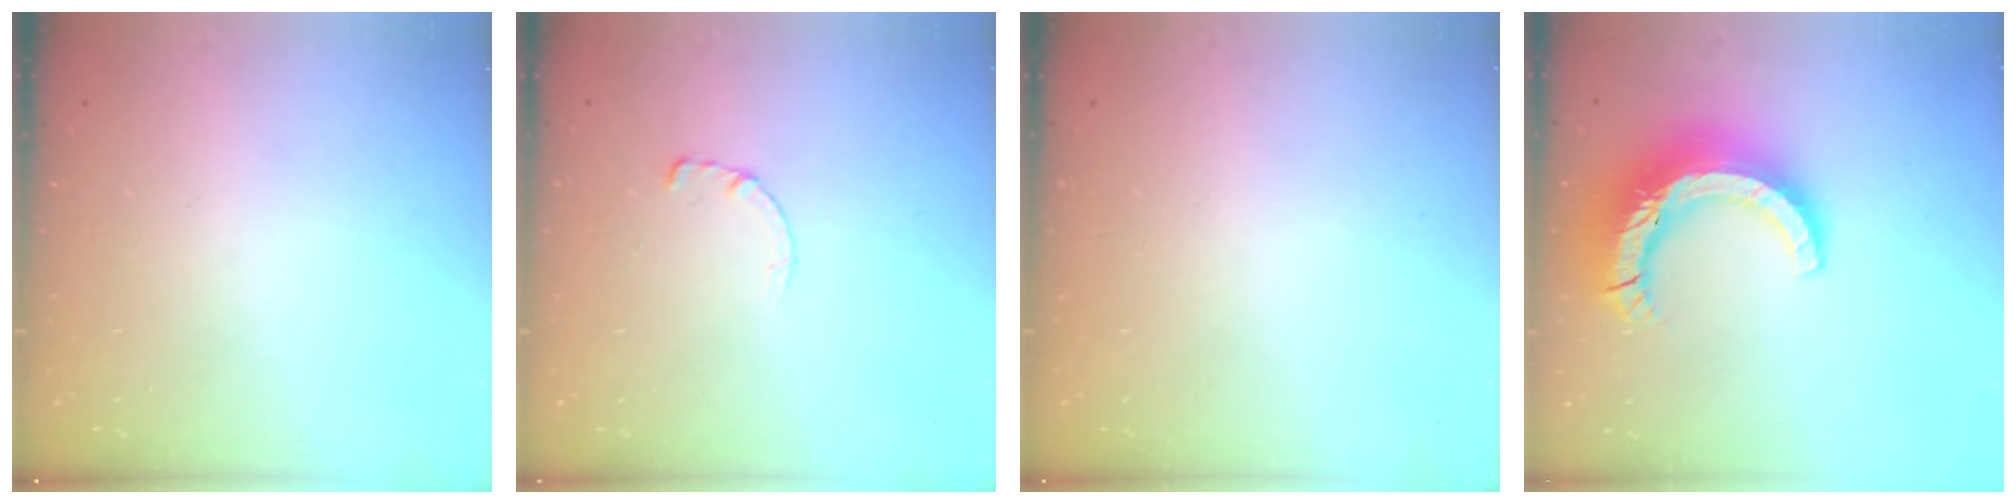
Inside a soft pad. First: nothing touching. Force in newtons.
{"total": 0.7, "press": 0.6, "slide": 0.2}
{"total": 2.6, "press": 2.6, "slide": 0.2}
{"total": 16.1, "press": 16.0, "slide": 1.5}